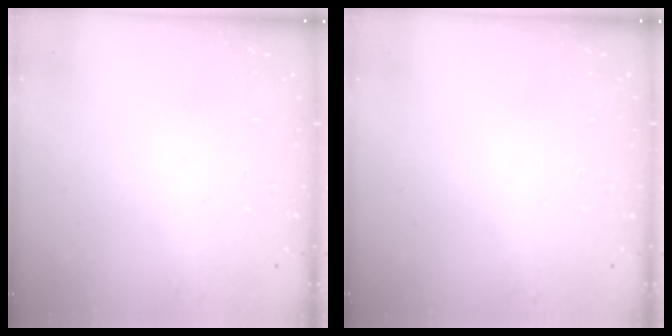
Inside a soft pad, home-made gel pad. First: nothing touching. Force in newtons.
{"total": 0.0}